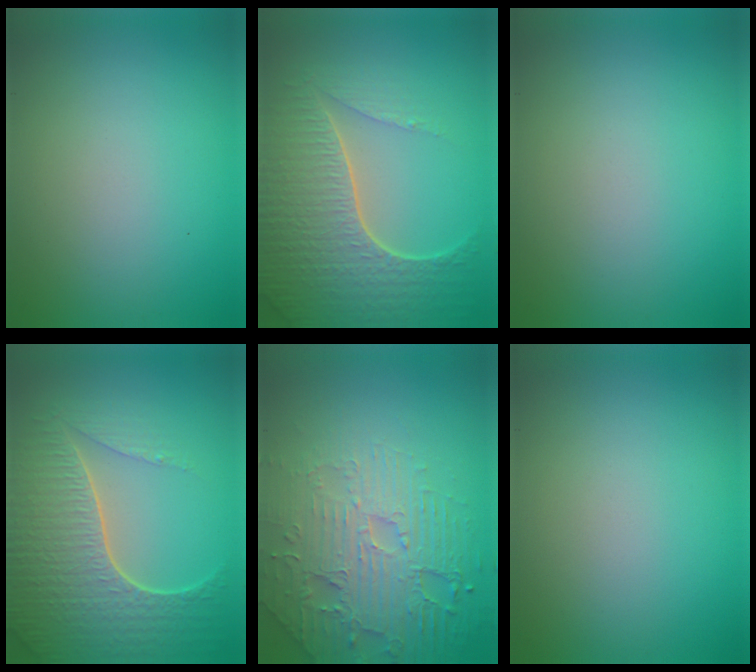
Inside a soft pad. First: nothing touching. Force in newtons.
{"total": 7.8, "press": 5.4, "slide": 5.7}
{"total": 0.0}
{"total": 7.6, "press": 5.5, "slide": 5.2}
{"total": 5.2, "press": 4.8, "slide": 2.0}
{"total": 0.0}